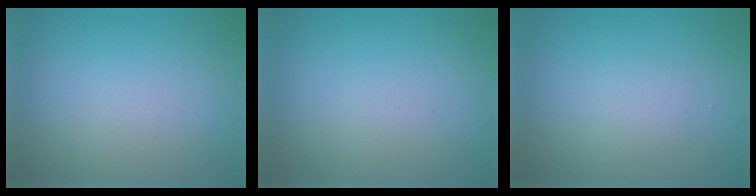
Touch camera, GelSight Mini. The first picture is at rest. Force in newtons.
{"total": 0.0}
{"total": 1.1, "press": 1.1, "slide": 0.1}